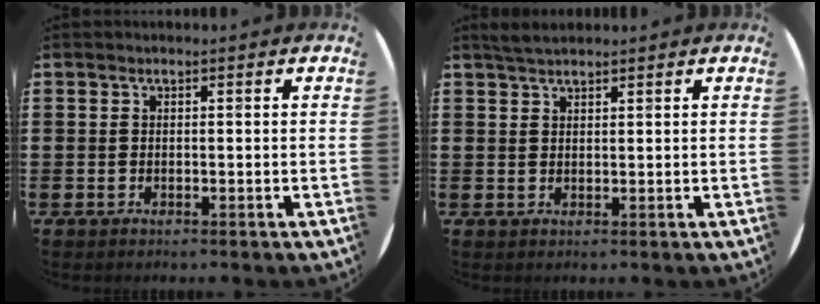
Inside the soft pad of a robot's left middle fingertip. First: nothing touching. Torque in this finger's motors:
{"motor_torque": [0.38, -0.31, 0.02, 0.00]}